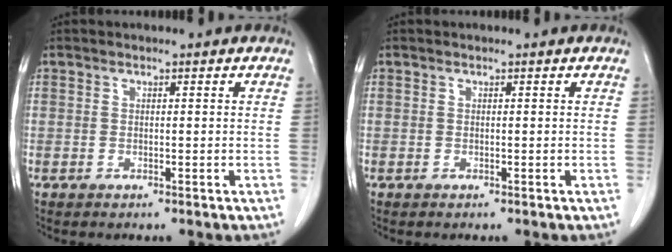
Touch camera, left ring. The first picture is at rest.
{"total": 0.0}